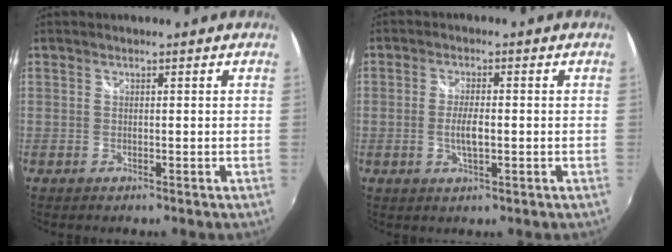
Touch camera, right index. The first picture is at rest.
{"total": 3.9, "force": [-0.7, 1.0, 3.6], "torque": [-0.070, -0.003, -0.014]}